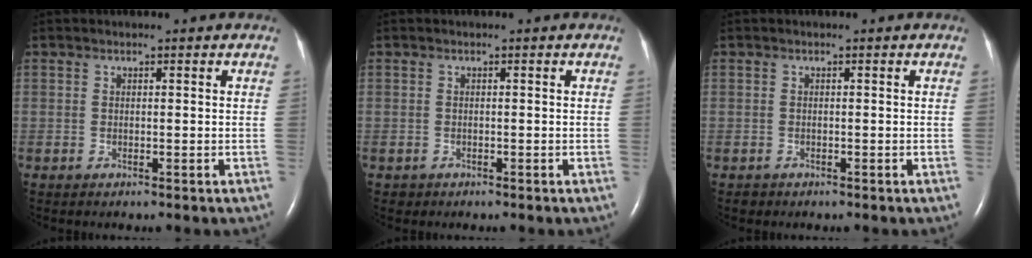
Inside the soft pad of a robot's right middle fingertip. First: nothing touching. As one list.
[{"total": 0.6, "force": [-0.4, 0.4, -0.1], "torque": [-0.005, 0.002, -0.006]}, {"total": 0.6, "force": [-0.5, 0.4, -0.1], "torque": [-0.003, 0.001, -0.009]}]